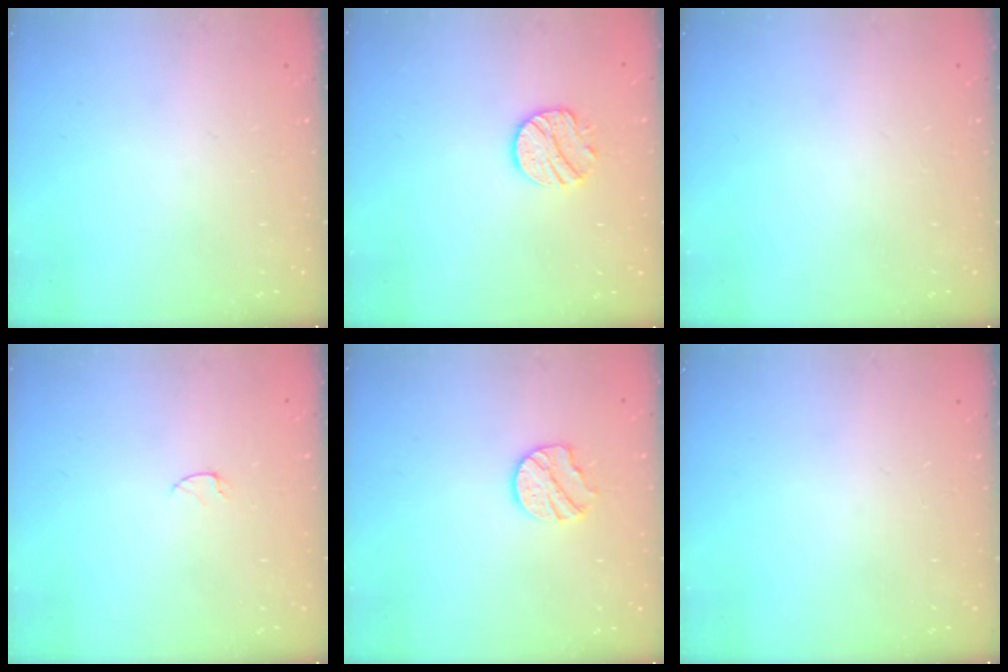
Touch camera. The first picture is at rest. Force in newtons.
{"total": 9.8, "press": 9.8, "slide": 0.7}
{"total": 0.0}
{"total": 2.9, "press": 2.9, "slide": 0.3}
{"total": 9.0, "press": 9.0, "slide": 0.4}
{"total": 0.0}